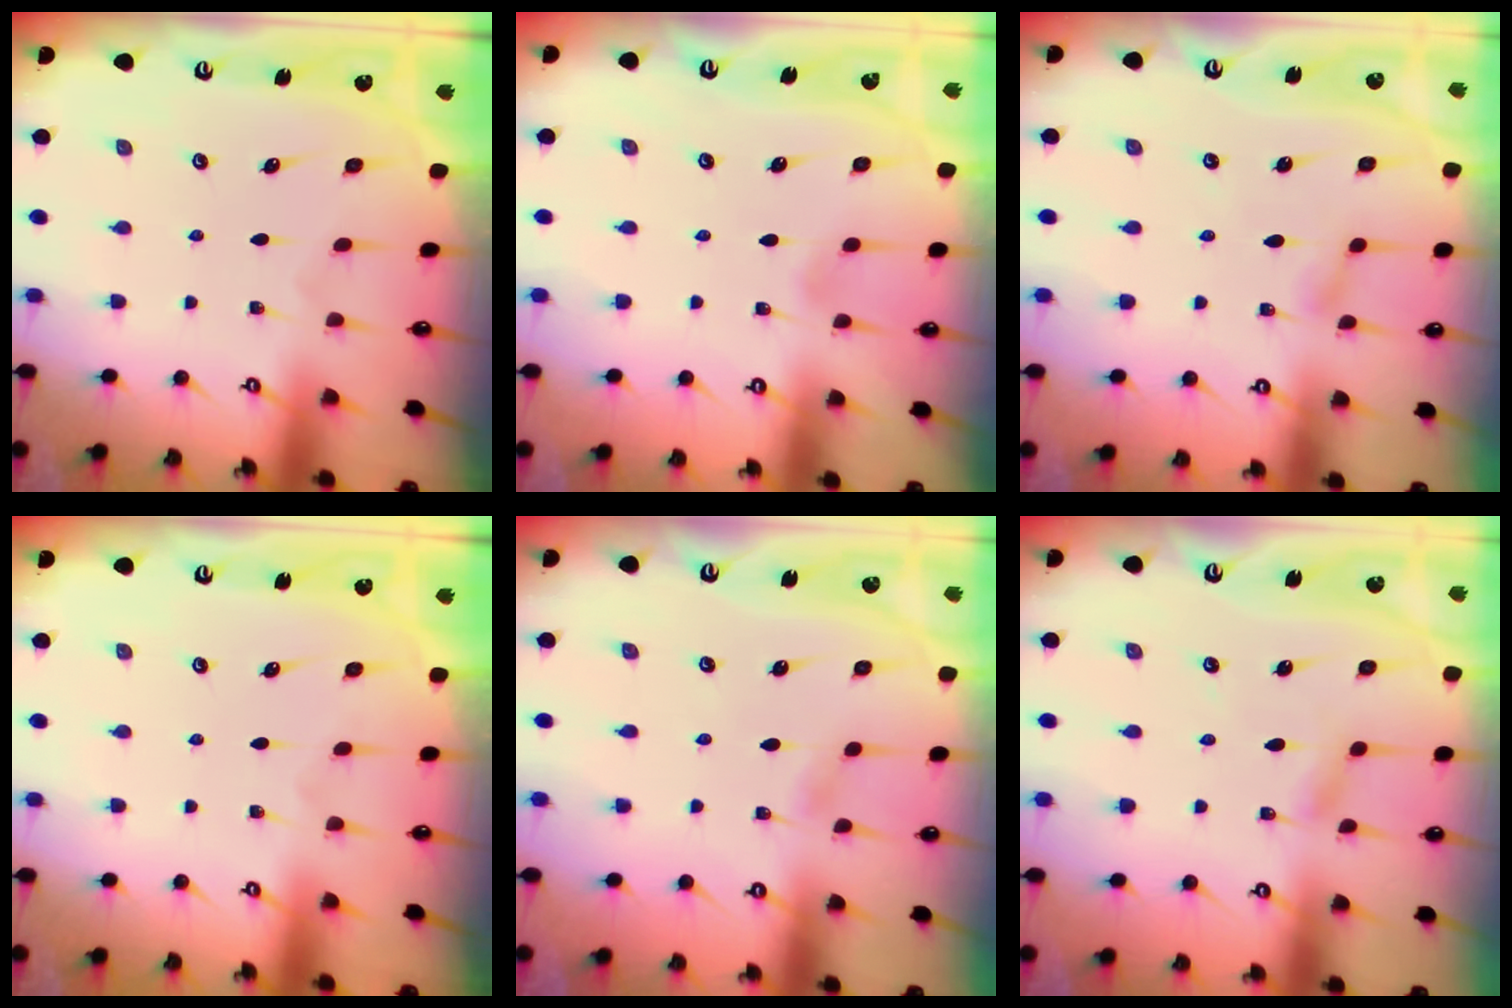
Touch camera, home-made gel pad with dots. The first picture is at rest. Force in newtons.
{"total": 1.9, "press": 1.9, "slide": 0.2}
{"total": 2.0, "press": 1.9, "slide": 0.3}
{"total": 0.0}
{"total": 2.1, "press": 2.1, "slide": 0.2}
{"total": 2.5, "press": 2.4, "slide": 0.3}